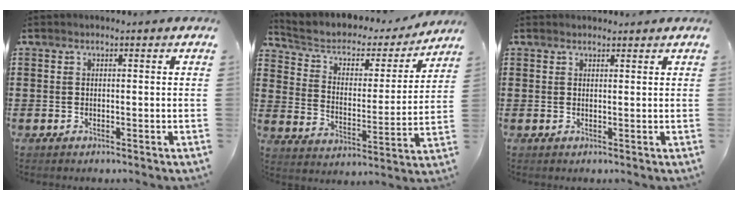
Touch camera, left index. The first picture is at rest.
{"total": 4.1, "force": [2.8, 2.5, 1.8], "torque": [-0.056, -0.020, 0.037]}
{"total": 1.0, "force": [1.0, 0.2, 0.1], "torque": [-0.004, 0.001, 0.019]}